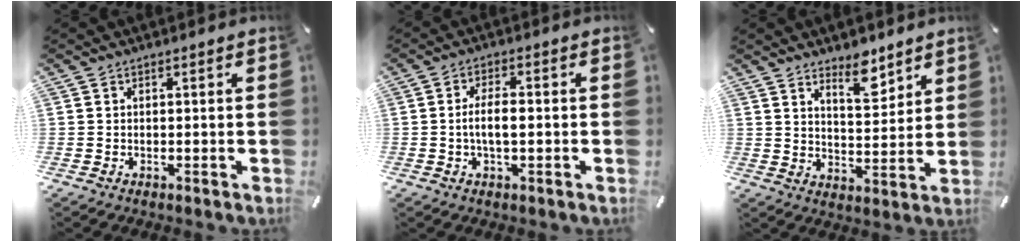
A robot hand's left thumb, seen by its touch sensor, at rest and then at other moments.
{"total": 5.2, "force": [-0.7, 2.0, 4.8], "torque": [-0.093, 0.006, -0.014]}
{"total": 7.7, "force": [6.5, 2.9, 2.9], "torque": [-0.030, -0.051, 0.112]}